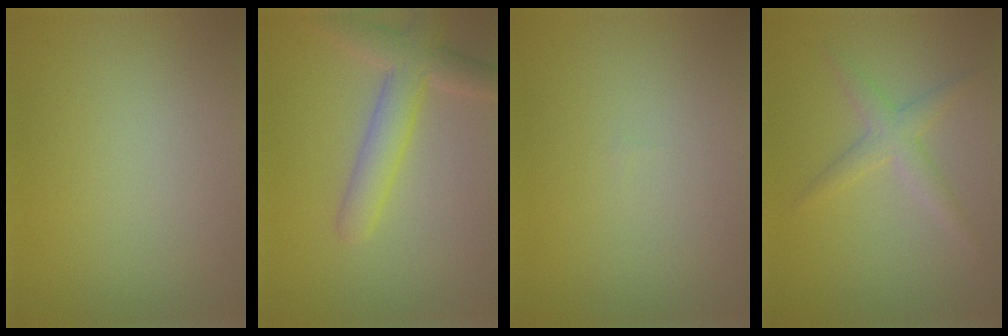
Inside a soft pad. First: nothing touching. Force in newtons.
{"total": 4.4, "press": 4.4, "slide": 0.4}
{"total": 0.0}
{"total": 2.4, "press": 2.4, "slide": 0.0}